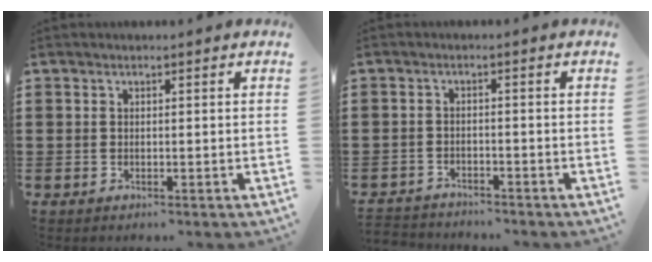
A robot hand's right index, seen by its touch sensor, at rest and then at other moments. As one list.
[{"total": 2.1, "force": [-2.1, 0.1, -0.1], "torque": [-0.007, -0.002, -0.047]}]